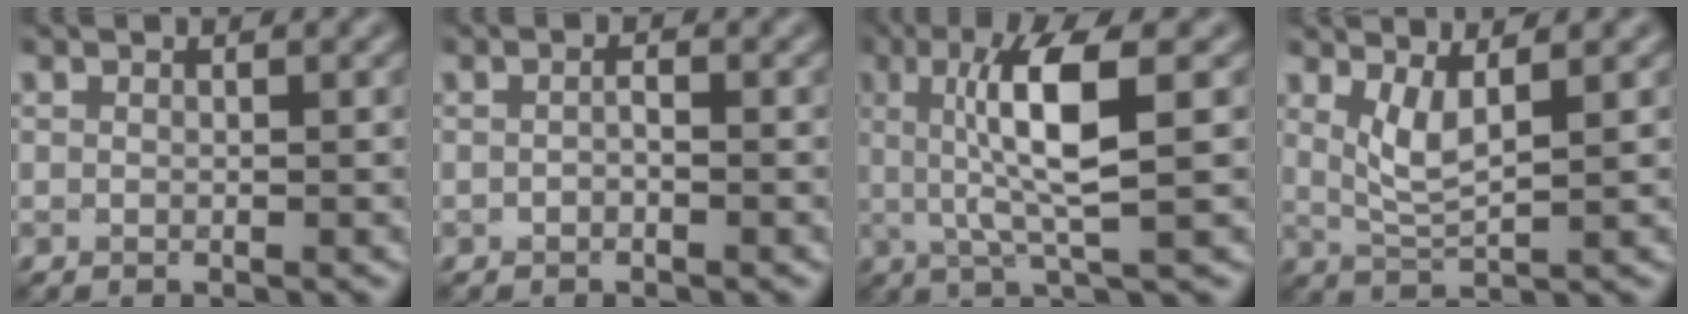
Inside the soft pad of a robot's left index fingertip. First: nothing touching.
{"total": 0.7, "force": [-0.3, 0.3, 0.6], "torque": [-0.012, 0.001, -0.006]}
{"total": 7.0, "force": [1.2, 1.3, 6.8], "torque": [-0.125, 0.004, 0.023]}
{"total": 2.9, "force": [1.3, 0.7, 2.4], "torque": [-0.050, -0.009, 0.031]}